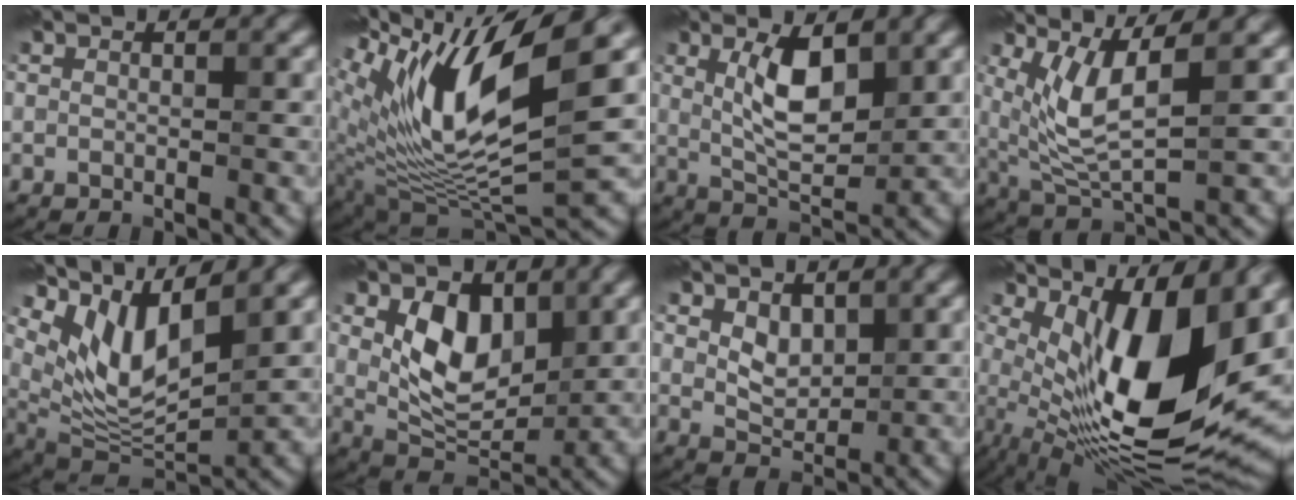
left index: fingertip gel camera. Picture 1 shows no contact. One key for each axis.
{"total": 13.6, "fx": 4.6, "fy": 4.2, "fz": 12.1, "tx": -0.234, "ty": -0.004, "tz": 0.087}
{"total": 4.9, "fx": 1.5, "fy": 1.7, "fz": 4.3, "tx": -0.082, "ty": 0.001, "tz": 0.029}
{"total": 5.4, "fx": 1.9, "fy": 1.4, "fz": 4.8, "tx": -0.113, "ty": -0.013, "tz": 0.047}
{"total": 8.1, "fx": 4.6, "fy": 2.9, "fz": 6.0, "tx": -0.123, "ty": -0.010, "tz": 0.092}
{"total": 6.0, "fx": 1.8, "fy": 3.6, "fz": 4.4, "tx": -0.079, "ty": -0.006, "tz": 0.034}
{"total": 2.2, "fx": 1.1, "fy": 1.4, "fz": 1.3, "tx": -0.026, "ty": -0.004, "tz": 0.026}
{"total": 14.5, "fx": 2.5, "fy": 5.0, "fz": 13.4, "tx": -0.219, "ty": -0.022, "tz": 0.045}